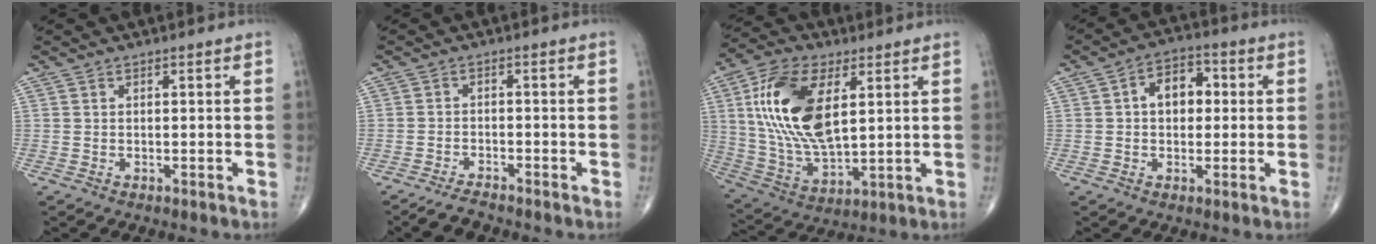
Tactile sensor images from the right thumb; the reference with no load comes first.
{"total": 3.1, "force": [-2.8, 0.6, 1.0], "torque": [-0.029, 0.005, -0.054]}
{"total": 18.9, "force": [5.0, 9.4, 15.6], "torque": [-0.304, -0.013, 0.097]}
{"total": 7.6, "force": [1.0, 5.2, 5.5], "torque": [-0.062, 0.018, 0.008]}